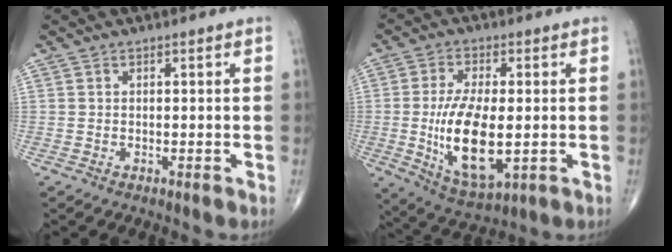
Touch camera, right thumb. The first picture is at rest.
{"total": 14.4, "force": [-1.6, 6.2, 12.9], "torque": [-0.236, -0.015, -0.018]}